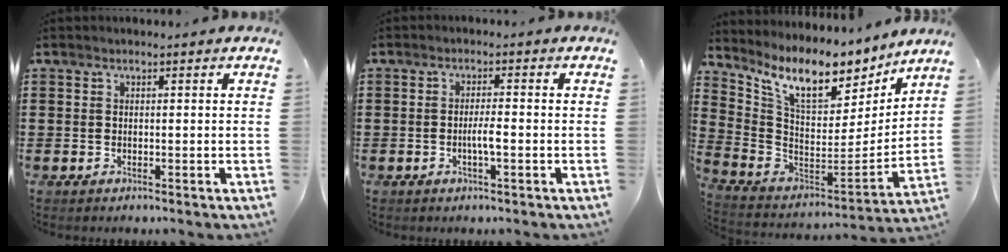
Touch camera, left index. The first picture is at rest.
{"total": 2.8, "force": [-0.7, 0.4, 2.7], "torque": [-0.048, 0.001, -0.013]}
{"total": 10.7, "force": [8.1, 3.3, 6.1], "torque": [-0.142, -0.056, 0.137]}